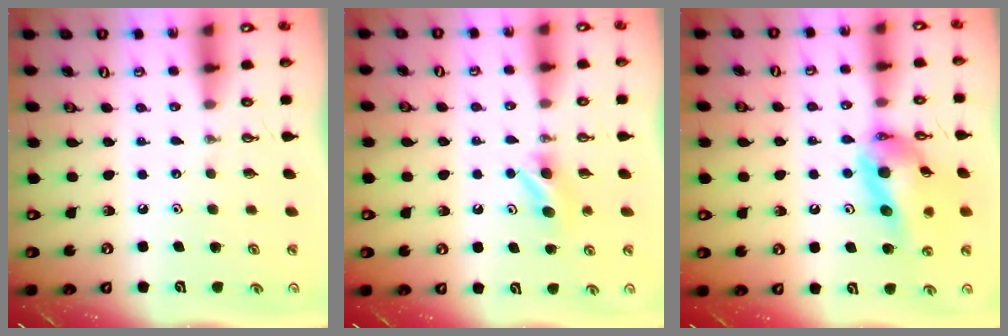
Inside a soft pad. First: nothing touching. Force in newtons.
{"total": 4.5, "press": 3.9, "slide": 2.4}
{"total": 15.6, "press": 15.4, "slide": 2.1}